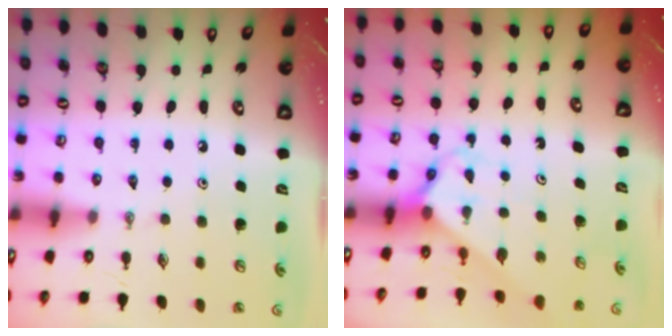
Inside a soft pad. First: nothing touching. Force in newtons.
{"total": 2.6, "press": 2.6, "slide": 0.1}